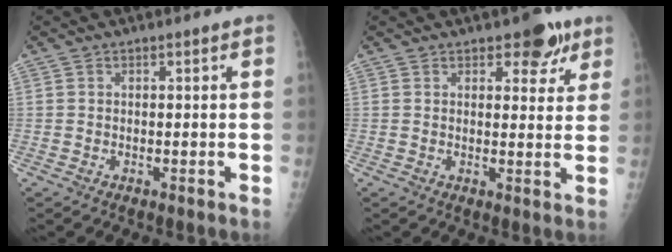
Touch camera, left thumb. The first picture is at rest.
{"total": 5.8, "force": [3.6, 3.0, 3.4], "torque": [-0.012, -0.015, 0.044]}